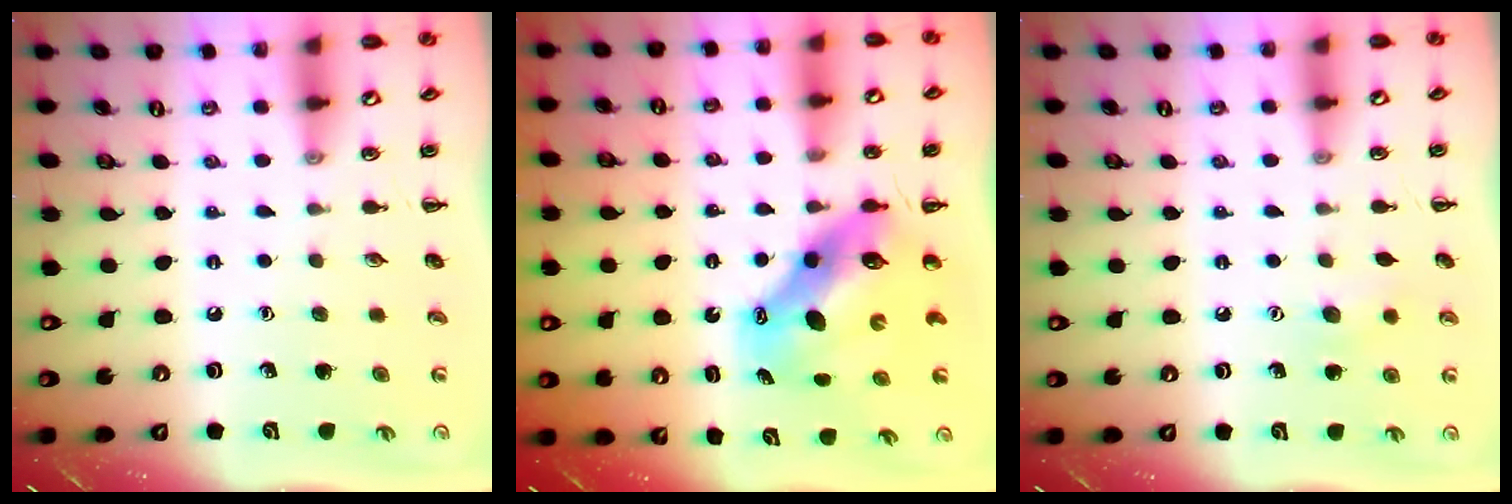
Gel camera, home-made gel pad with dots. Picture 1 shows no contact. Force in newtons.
{"total": 10.1, "press": 9.7, "slide": 2.7}
{"total": 6.8, "press": 6.7, "slide": 1.4}